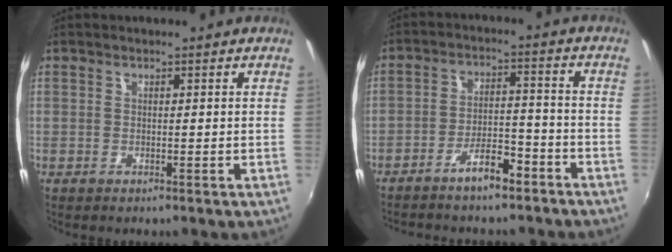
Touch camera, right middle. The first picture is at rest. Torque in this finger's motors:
{"motor_torque": [1.07, -1.07, 0.16, 0.07]}